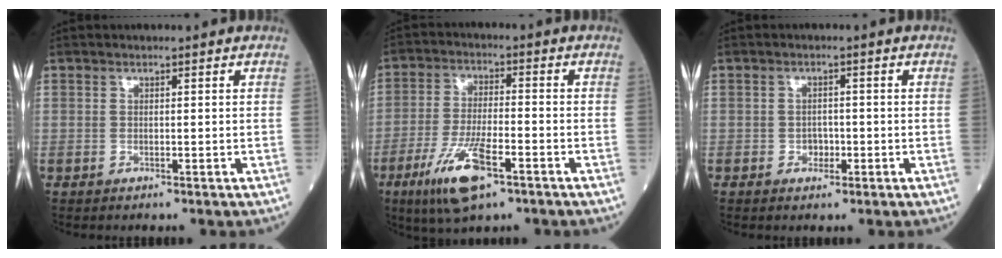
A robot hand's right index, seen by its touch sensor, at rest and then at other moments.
{"total": 10.2, "force": [-5.4, 2.3, 8.4], "torque": [-0.168, -0.018, -0.094]}
{"total": 1.8, "force": [-0.6, 1.5, 0.9], "torque": [-0.009, 0.005, -0.008]}